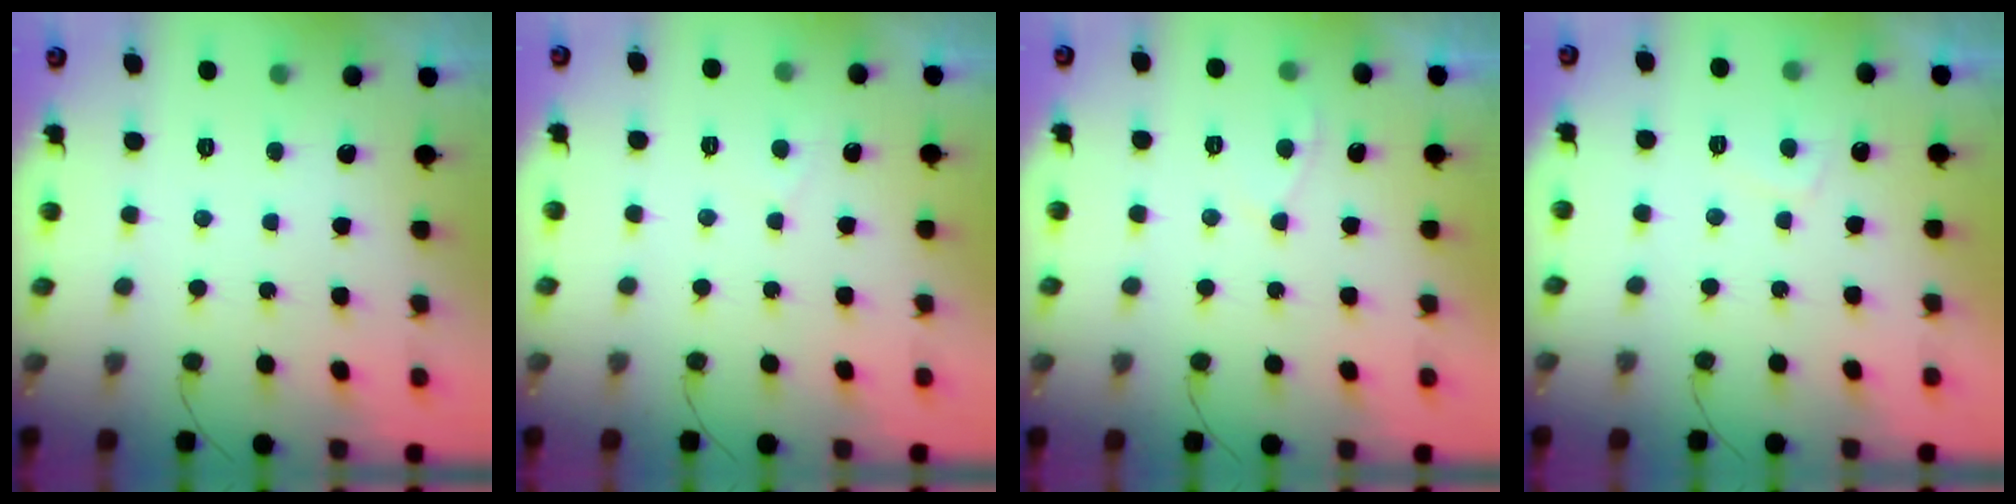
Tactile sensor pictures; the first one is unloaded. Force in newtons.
{"total": 1.6, "press": 1.6, "slide": 0.2}
{"total": 3.5, "press": 3.4, "slide": 0.5}
{"total": 2.3, "press": 2.2, "slide": 0.6}